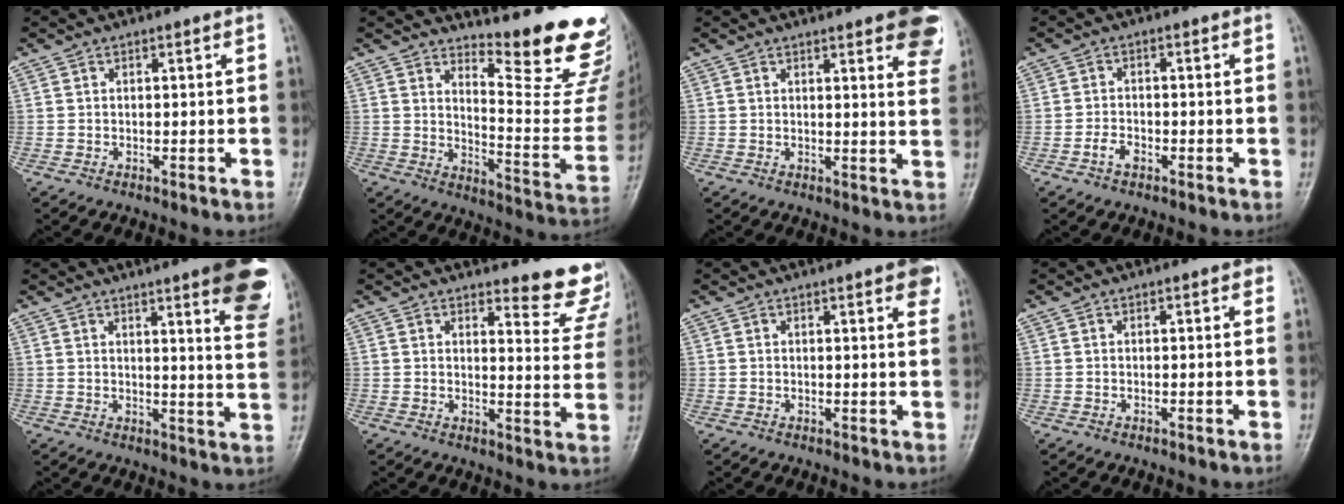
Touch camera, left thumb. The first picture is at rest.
{"total": 19.0, "force": [16.2, 3.7, 9.2], "torque": [-0.083, -0.180, 0.205]}
{"total": 12.4, "force": [7.4, 3.3, 9.3], "torque": [-0.088, -0.028, 0.076]}
{"total": 2.7, "force": [-1.5, 1.7, 1.6], "torque": [-0.028, 0.011, -0.028]}
{"total": 15.3, "force": [8.9, 2.6, 12.1], "torque": [-0.122, -0.043, 0.098]}
{"total": 11.1, "force": [10.3, 2.9, 2.6], "torque": [0.006, -0.105, 0.095]}
{"total": 5.1, "force": [2.7, 1.2, 4.1], "torque": [-0.036, -0.004, 0.029]}
{"total": 0.5, "force": [0.2, 0.3, 0.4], "torque": [0.000, 0.002, -0.002]}